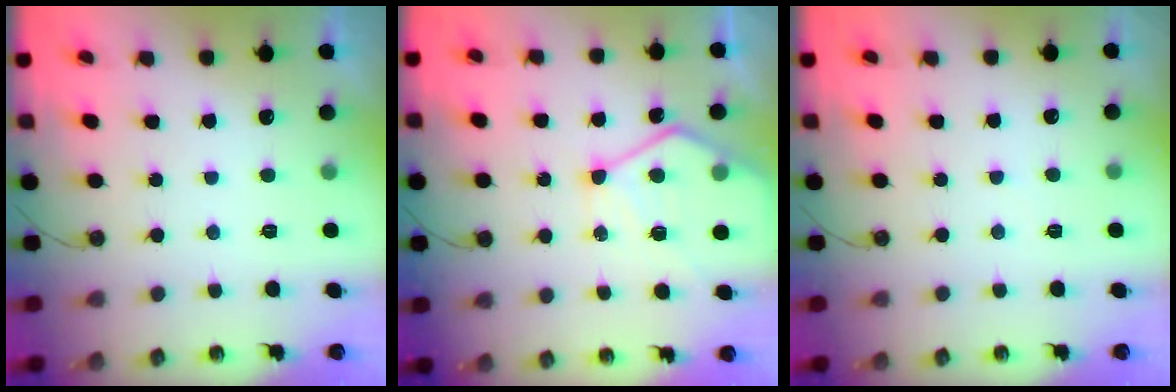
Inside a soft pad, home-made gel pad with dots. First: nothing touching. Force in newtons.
{"total": 12.9, "press": 12.8, "slide": 1.3}
{"total": 2.0, "press": 2.0, "slide": 0.4}